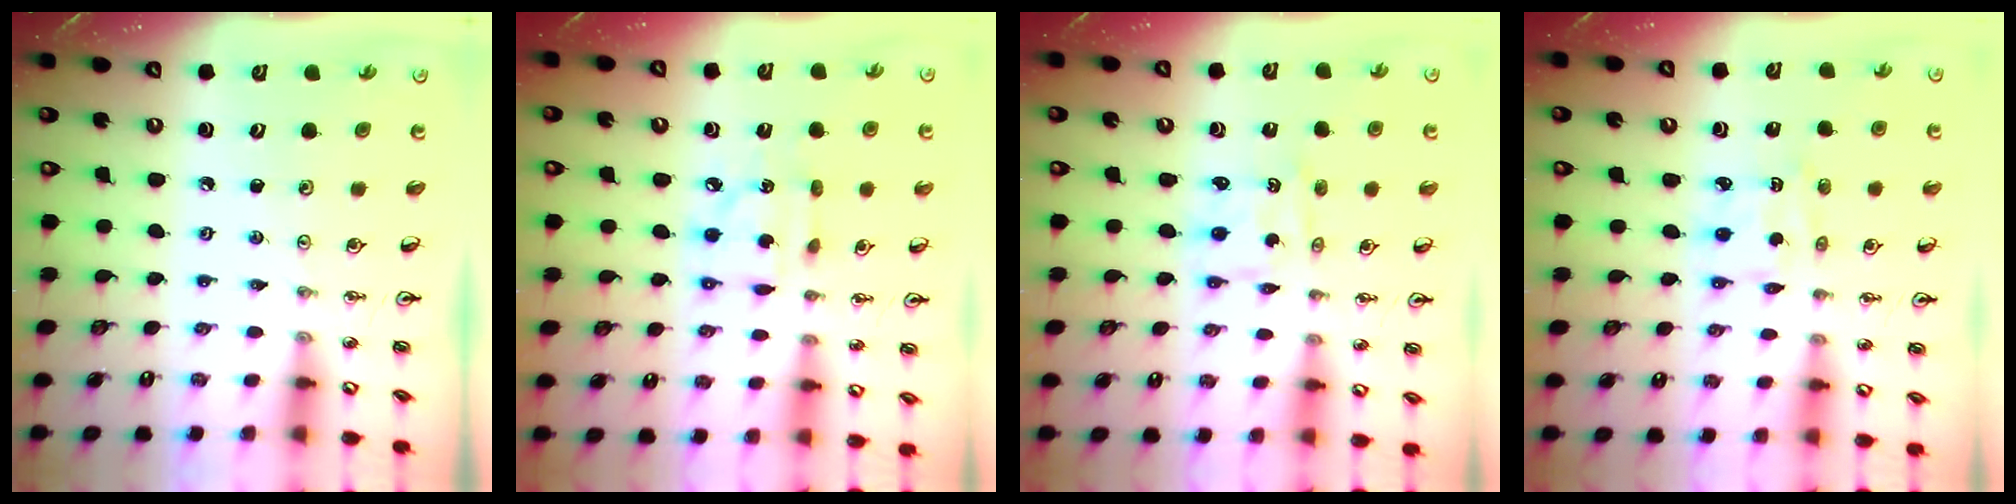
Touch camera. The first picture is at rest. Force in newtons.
{"total": 7.0, "press": 7.0, "slide": 0.4}
{"total": 1.6, "press": 1.3, "slide": 0.8}
{"total": 3.1, "press": 3.1, "slide": 0.5}